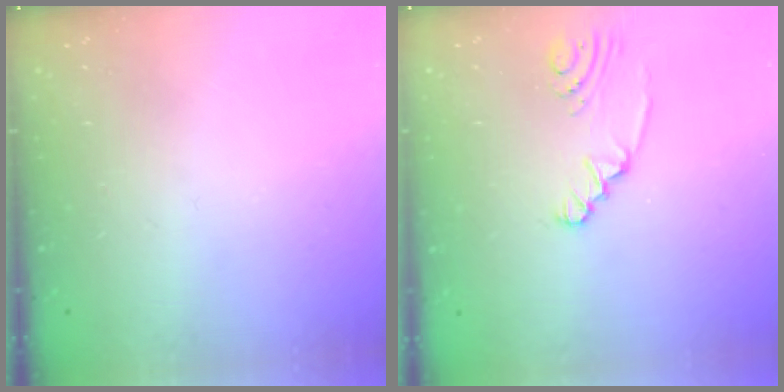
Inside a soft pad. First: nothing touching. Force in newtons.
{"total": 2.6, "press": 2.4, "slide": 0.9}